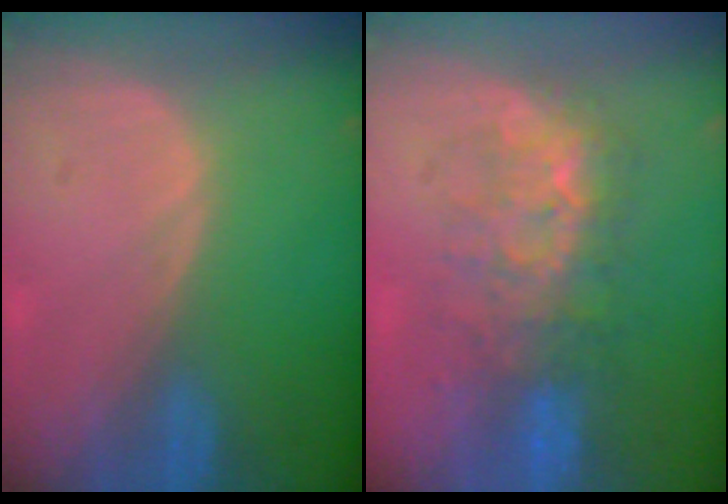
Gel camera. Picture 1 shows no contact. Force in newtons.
{"total": 7.9, "press": 7.7, "slide": 1.9}